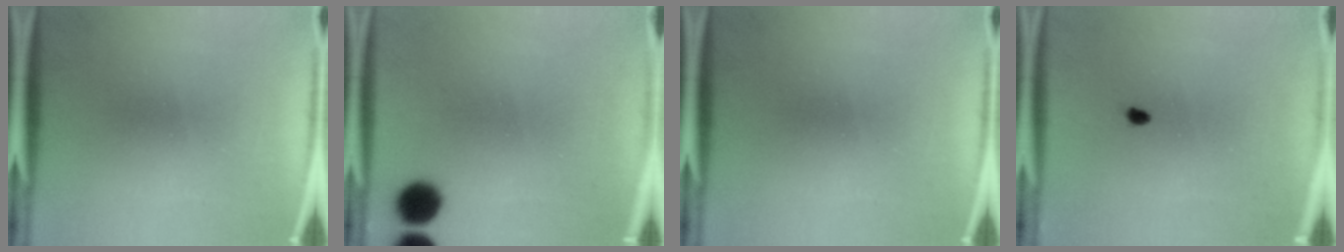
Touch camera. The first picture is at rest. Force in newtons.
{"total": 6.8}
{"total": 0.0}
{"total": 0.7}